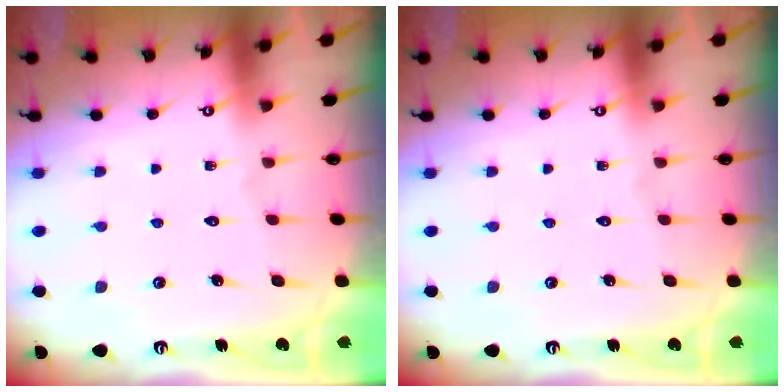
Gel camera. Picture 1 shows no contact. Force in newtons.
{"total": 0.0}